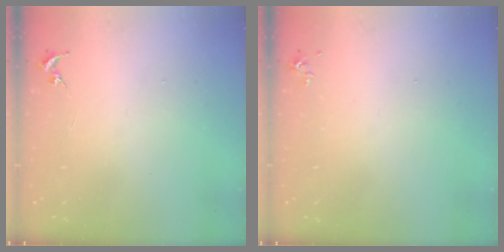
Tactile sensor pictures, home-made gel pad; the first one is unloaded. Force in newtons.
{"total": 3.2, "press": 3.2, "slide": 0.5}